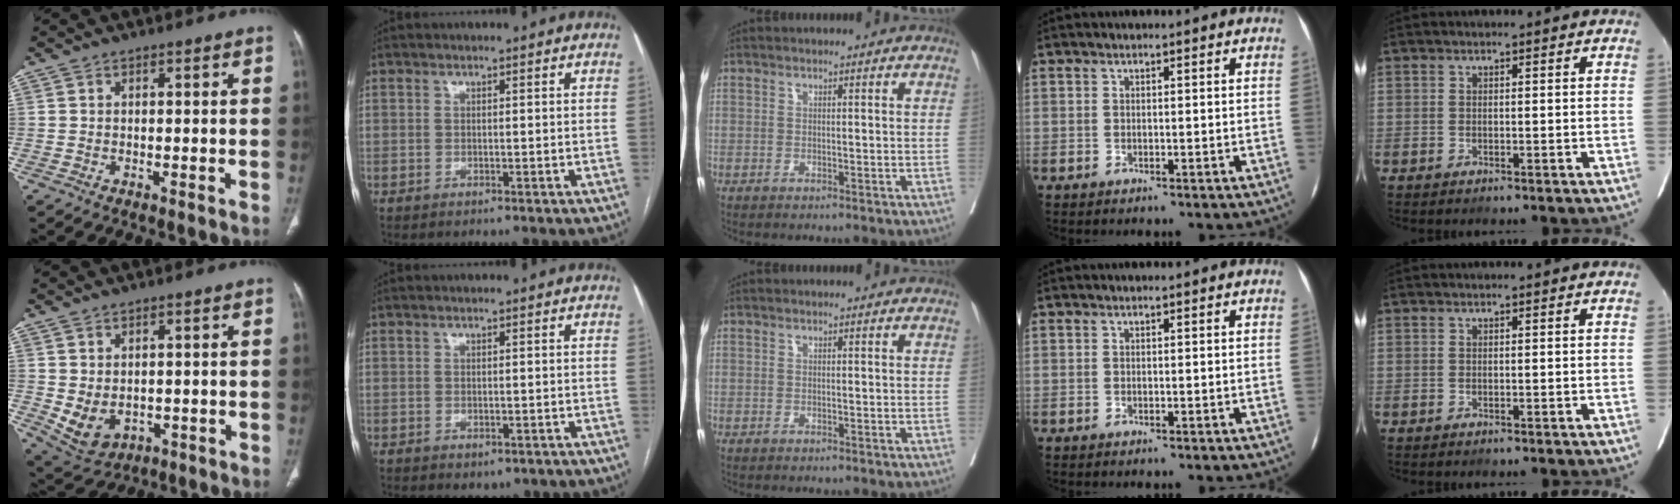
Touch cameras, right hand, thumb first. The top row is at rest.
{"thumb": {"total": 6.7, "force": [-0.9, 5.0, 4.5], "torque": [-0.071, 0.001, 0.009]}, "index": {"total": 2.6, "force": [-1.7, 1.6, 1.2], "torque": [-0.009, -0.001, -0.012]}}